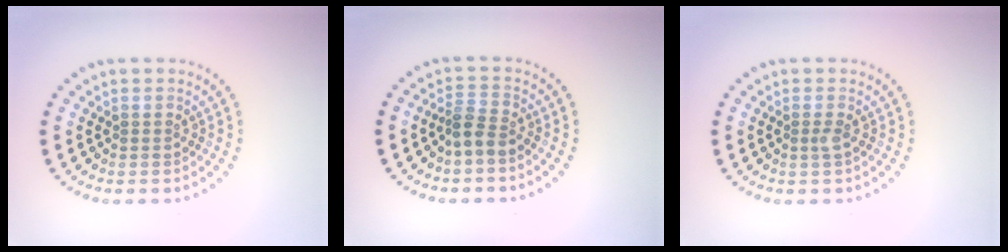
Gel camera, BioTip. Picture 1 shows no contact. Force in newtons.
{"total": 2.2, "press": 1.7, "slide": 1.4}
{"total": 0.7, "press": 0.5, "slide": 0.6}